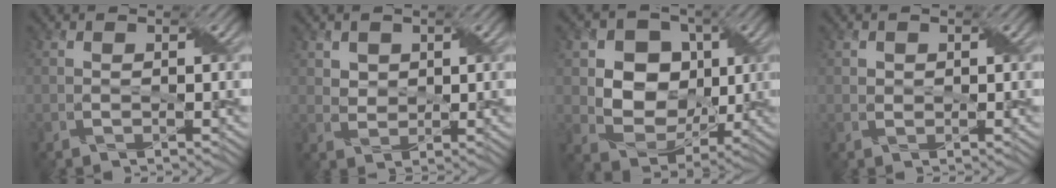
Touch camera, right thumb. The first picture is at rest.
{"total": 2.7, "force": [1.5, 2.0, 0.8], "torque": [-0.034, -0.009, 0.034]}
{"total": 9.5, "force": [1.3, 7.8, 5.1], "torque": [-0.118, -0.006, 0.015]}
{"total": 0.8, "force": [0.4, 0.8, 0.1], "torque": [-0.006, -0.001, 0.007]}